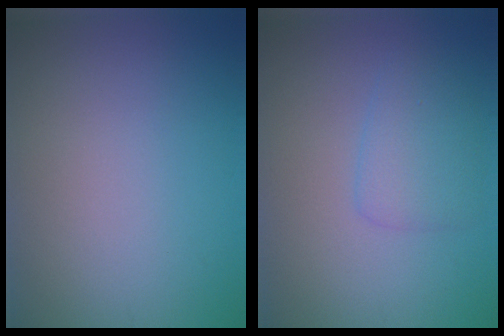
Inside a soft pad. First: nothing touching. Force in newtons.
{"total": 2.5, "press": 2.5, "slide": 0.2}